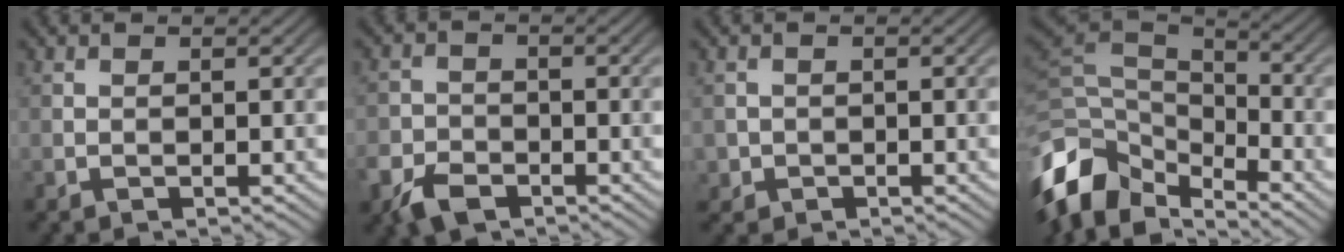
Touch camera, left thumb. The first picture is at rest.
{"total": 5.2, "force": [-3.3, 3.2, 2.4], "torque": [-0.055, -0.007, -0.069]}
{"total": 1.5, "force": [-0.4, 1.4, 0.2], "torque": [0.003, -0.006, -0.011]}
{"total": 11.1, "force": [-5.9, 6.7, 6.6], "torque": [-0.169, -0.006, -0.117]}